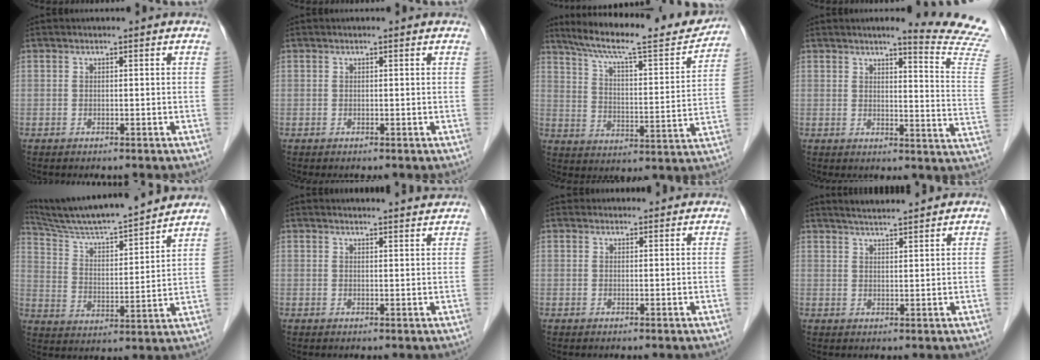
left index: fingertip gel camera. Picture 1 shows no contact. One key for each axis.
{"total": 0.9, "fx": 0.8, "fy": 0.1, "fz": 0.2, "tx": -0.012, "ty": 0.005, "tz": 0.008}
{"total": 20.6, "fx": 18.4, "fy": 1.7, "fz": 9.1, "tx": -0.150, "ty": -0.019, "tz": 0.264}
{"total": 13.6, "fx": 12.7, "fy": -1.6, "fz": 4.5, "tx": -0.053, "ty": -0.109, "tz": 0.123}
{"total": 19.7, "fx": 18.0, "fy": 0.3, "fz": 8.0, "tx": -0.144, "ty": 0.005, "tz": 0.284}
{"total": 6.4, "fx": 6.3, "fy": -0.1, "fz": 1.0, "tx": -0.013, "ty": 0.003, "tz": 0.063}
{"total": 2.8, "fx": 2.6, "fy": 1.0, "fz": -0.1, "tx": 0.003, "ty": 0.017, "tz": 0.030}
{"total": 6.5, "fx": 6.1, "fy": 0.1, "fz": 2.4, "tx": -0.044, "ty": 0.019, "tz": 0.094}